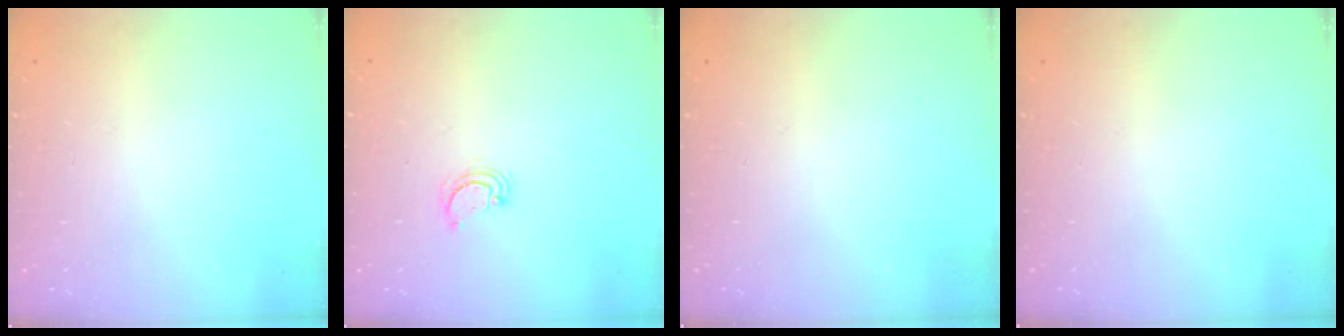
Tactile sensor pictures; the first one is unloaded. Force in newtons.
{"total": 3.2, "press": 3.2, "slide": 0.3}
{"total": 0.0}
{"total": 0.0}